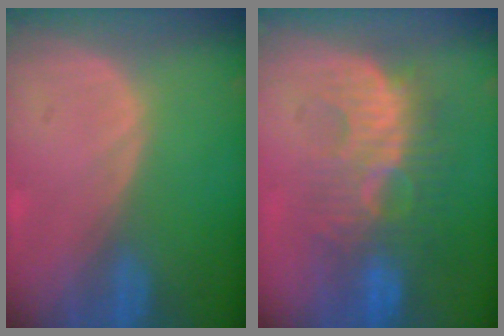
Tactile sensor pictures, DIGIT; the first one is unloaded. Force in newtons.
{"total": 9.1, "press": 8.9, "slide": 1.7}